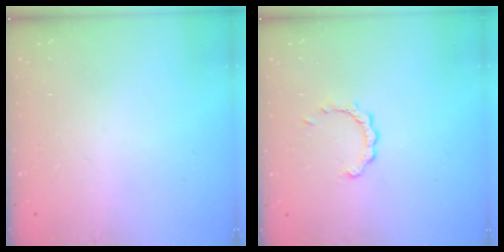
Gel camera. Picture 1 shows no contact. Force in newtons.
{"total": 2.4, "press": 2.4, "slide": 0.2}